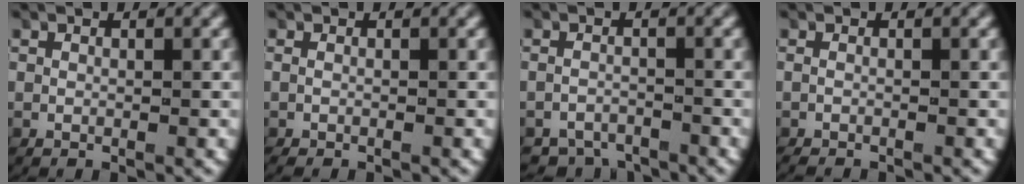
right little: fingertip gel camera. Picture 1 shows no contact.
{"total": 0.7, "force": [-0.7, 0.1, 0.3], "torque": [-0.008, -0.004, -0.010]}
{"total": 4.5, "force": [-4.2, 1.5, 0.4], "torque": [0.008, -0.016, -0.067]}
{"total": 1.2, "force": [-1.1, 0.1, 0.2], "torque": [-0.008, -0.008, -0.016]}